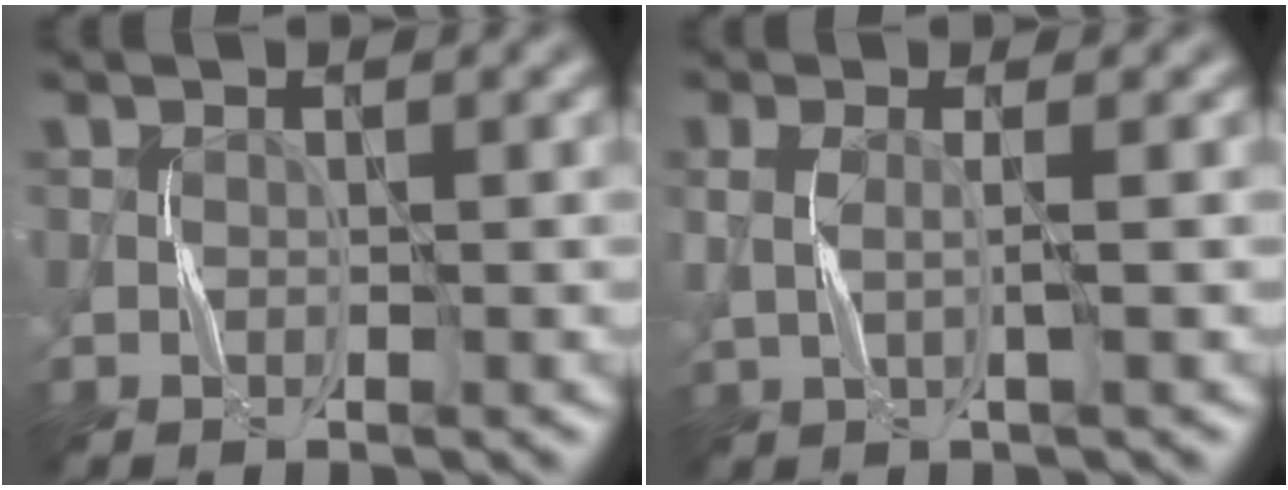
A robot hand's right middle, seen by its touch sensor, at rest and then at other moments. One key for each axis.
{"total": 1.4, "fx": 0.3, "fy": 0.2, "fz": 1.4, "tx": -0.031, "ty": 0.000, "tz": 0.007}